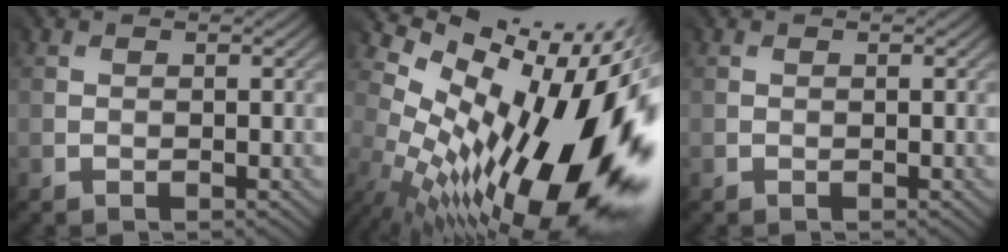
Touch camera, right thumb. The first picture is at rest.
{"total": 18.4, "force": [0.1, 8.6, 16.3], "torque": [-0.220, -0.045, 0.014]}
{"total": 0.0}